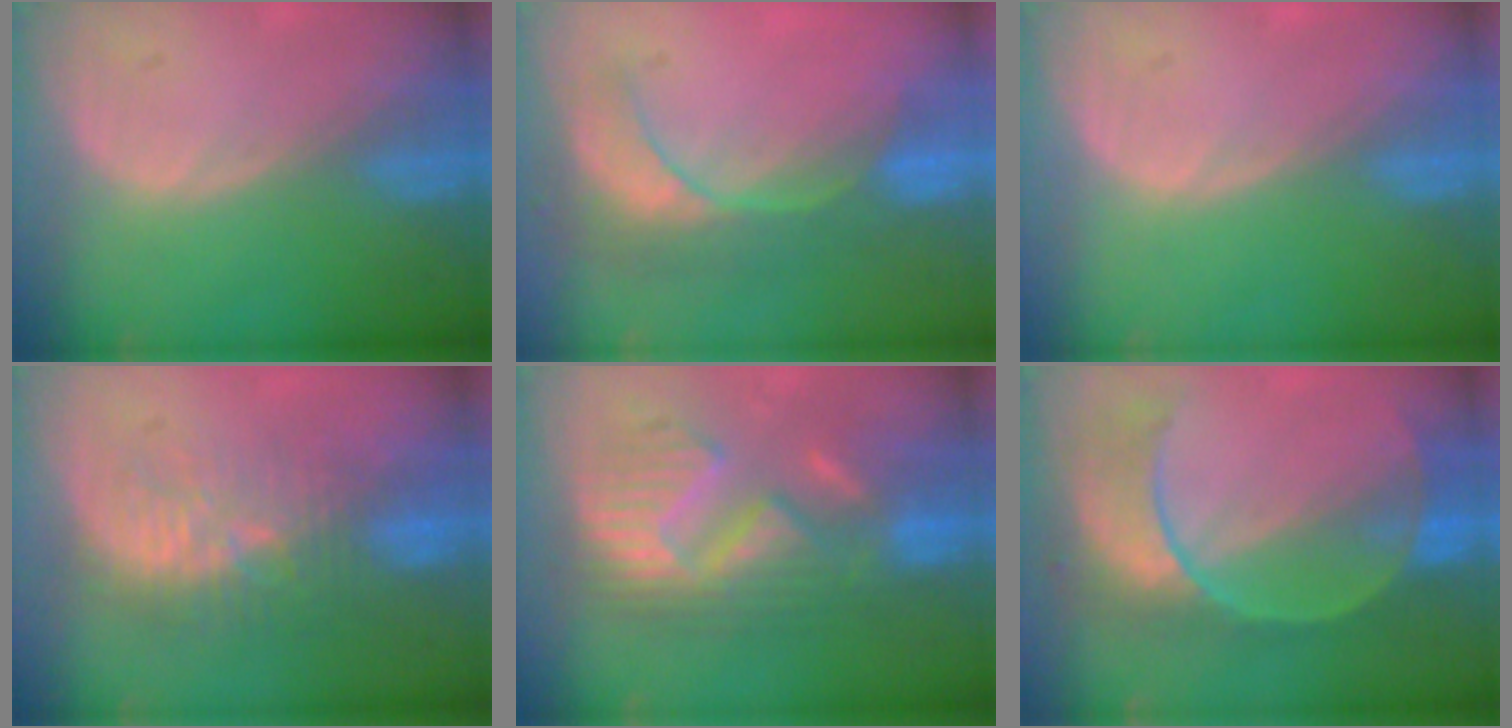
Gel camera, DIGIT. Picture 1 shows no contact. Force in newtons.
{"total": 8.9, "press": 7.7, "slide": 4.5}
{"total": 0.0}
{"total": 9.3, "press": 8.8, "slide": 3.0}
{"total": 11.0, "press": 11.0, "slide": 1.0}
{"total": 9.4, "press": 8.5, "slide": 4.0}